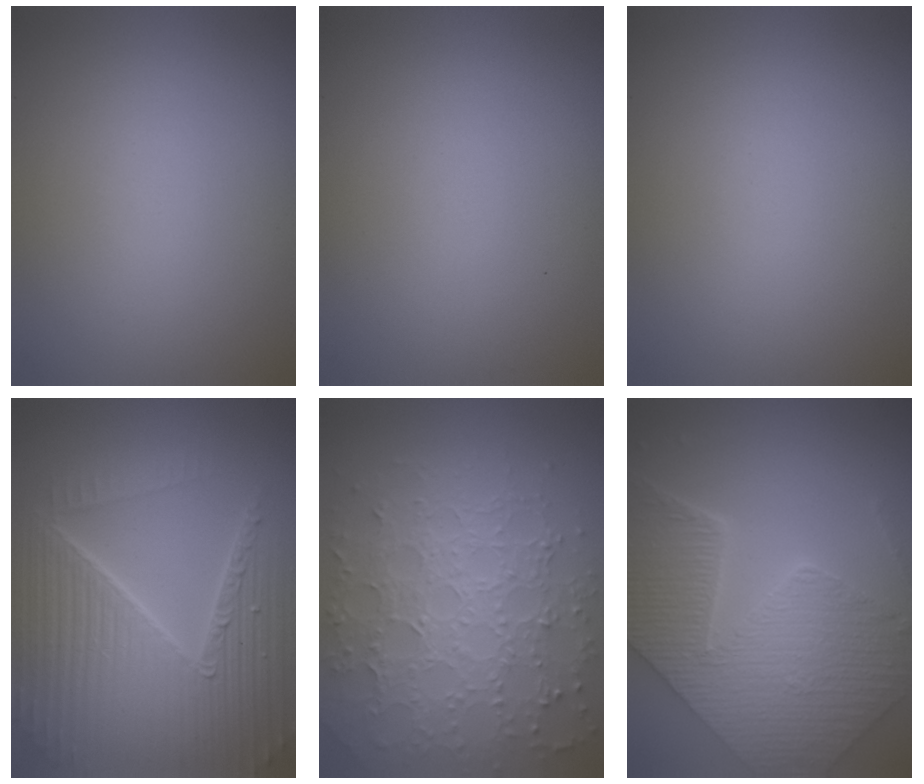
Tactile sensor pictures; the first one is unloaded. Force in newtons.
{"total": 0.0}
{"total": 0.0}
{"total": 10.1, "press": 6.4, "slide": 7.8}
{"total": 7.7, "press": 5.7, "slide": 5.1}
{"total": 9.2, "press": 7.1, "slide": 5.8}